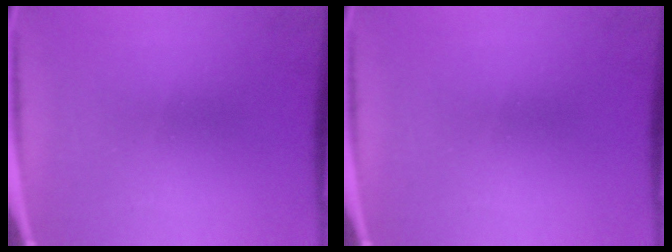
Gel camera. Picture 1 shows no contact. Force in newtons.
{"total": 0.0}